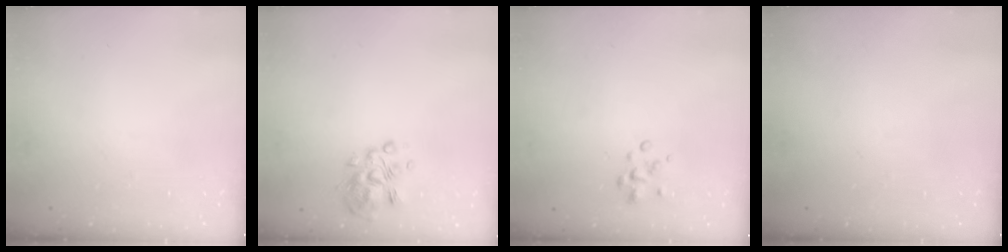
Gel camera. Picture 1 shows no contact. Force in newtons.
{"total": 7.6, "press": 7.4, "slide": 1.7}
{"total": 2.6, "press": 2.5, "slide": 0.5}
{"total": 0.0}